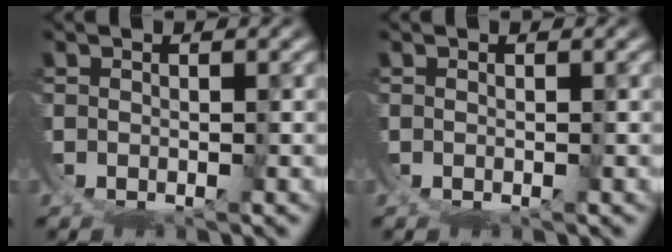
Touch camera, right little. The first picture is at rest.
{"total": 0.0}